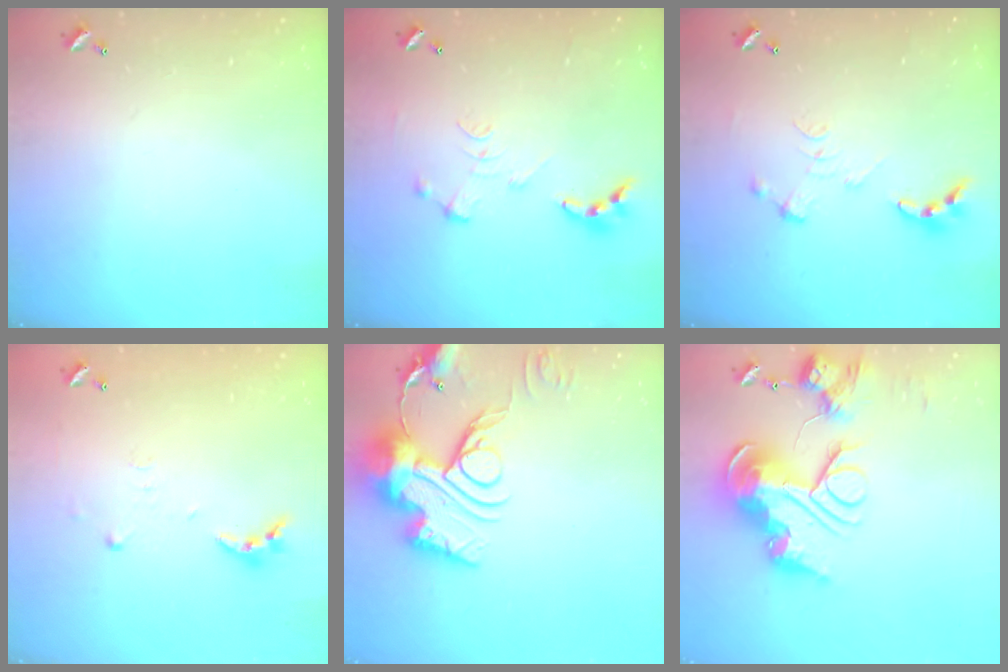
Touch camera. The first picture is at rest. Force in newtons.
{"total": 0.0}
{"total": 0.0}
{"total": 6.3, "press": 6.3, "slide": 0.6}
{"total": 18.7, "press": 18.6, "slide": 1.7}
{"total": 0.7, "press": 0.7, "slide": 0.0}